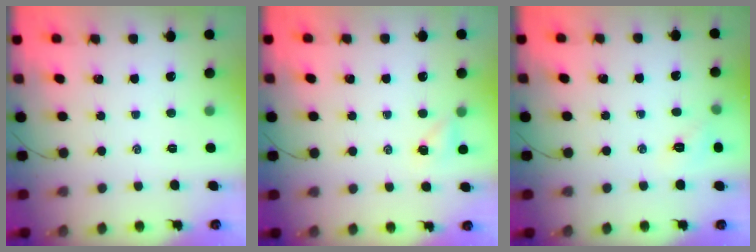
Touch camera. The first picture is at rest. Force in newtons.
{"total": 4.2, "press": 4.1, "slide": 0.9}
{"total": 5.4, "press": 5.3, "slide": 1.4}